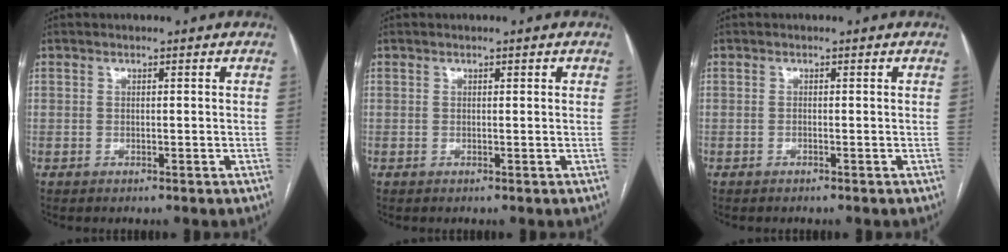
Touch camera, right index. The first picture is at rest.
{"total": 0.5, "force": [0.3, 0.2, 0.4], "torque": [-0.008, 0.002, 0.001]}
{"total": 0.0}